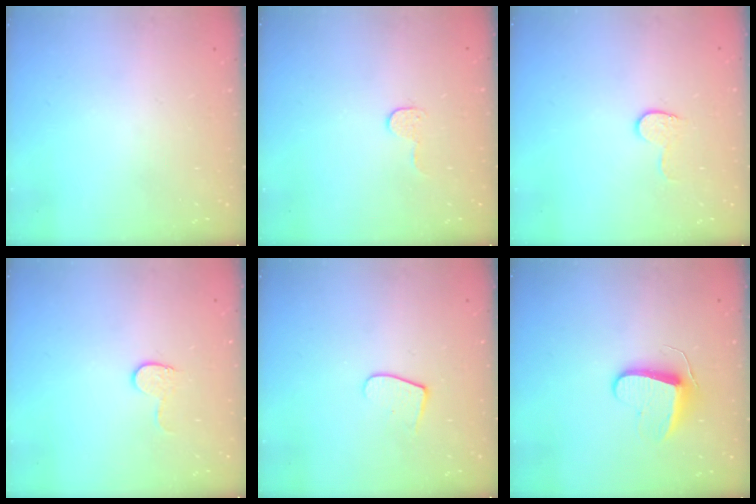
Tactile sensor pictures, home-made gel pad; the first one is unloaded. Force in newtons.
{"total": 5.7, "press": 5.7, "slide": 0.2}
{"total": 5.6, "press": 5.6, "slide": 0.5}
{"total": 4.4, "press": 4.4, "slide": 0.4}
{"total": 6.7, "press": 6.7, "slide": 0.6}
{"total": 9.3, "press": 9.3, "slide": 0.6}